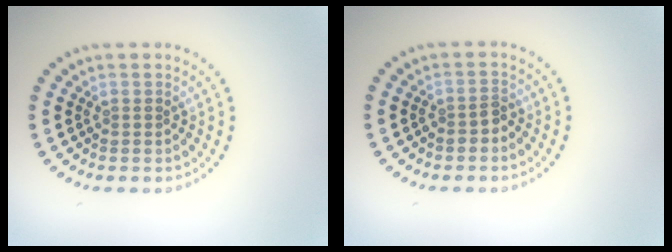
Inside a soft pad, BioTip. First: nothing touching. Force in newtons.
{"total": 1.1, "press": 1.0, "slide": 0.4}